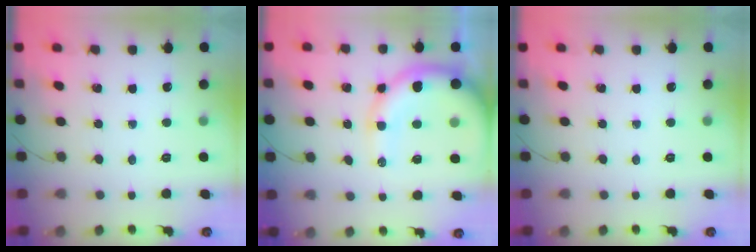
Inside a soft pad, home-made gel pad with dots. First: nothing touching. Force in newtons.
{"total": 14.7, "press": 14.3, "slide": 3.3}
{"total": 0.0}